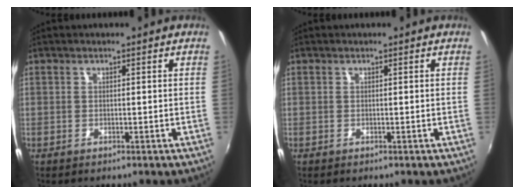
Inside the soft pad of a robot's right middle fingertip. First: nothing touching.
{"total": 0.0}